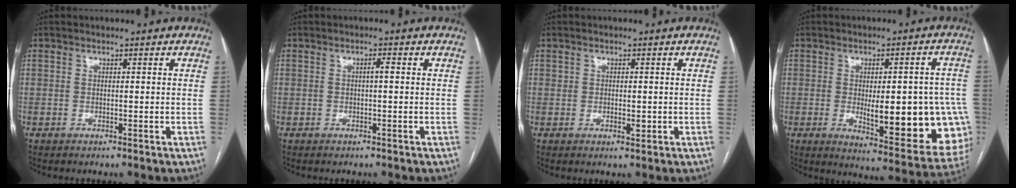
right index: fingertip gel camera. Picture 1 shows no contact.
{"total": 1.1, "force": [0.0, 0.1, 1.1], "torque": [-0.017, 0.003, 0.000]}
{"total": 1.5, "force": [-0.1, 0.9, 1.3], "torque": [-0.018, -0.002, 0.000]}
{"total": 19.5, "force": [-3.1, 5.9, 18.3], "torque": [-0.150, 0.011, -0.014]}